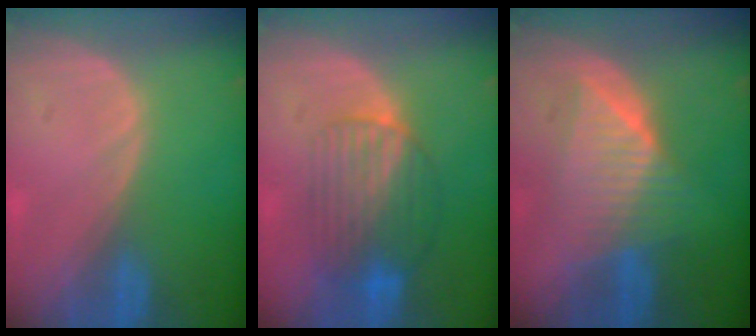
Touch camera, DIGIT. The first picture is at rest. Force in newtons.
{"total": 7.5, "press": 7.2, "slide": 2.1}
{"total": 7.1, "press": 7.1, "slide": 0.2}